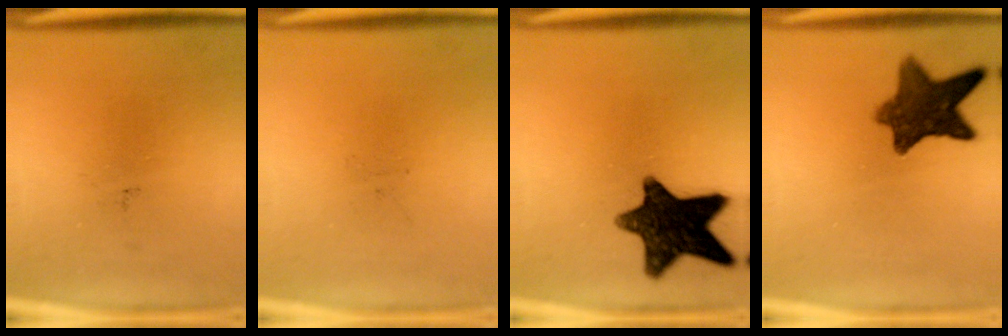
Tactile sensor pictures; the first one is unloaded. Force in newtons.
{"total": 0.0}
{"total": 14.3}
{"total": 9.9}